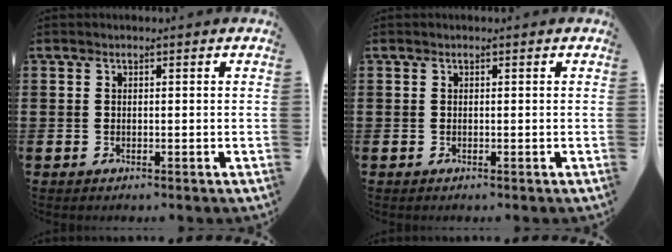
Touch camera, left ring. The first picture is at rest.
{"total": 0.0}